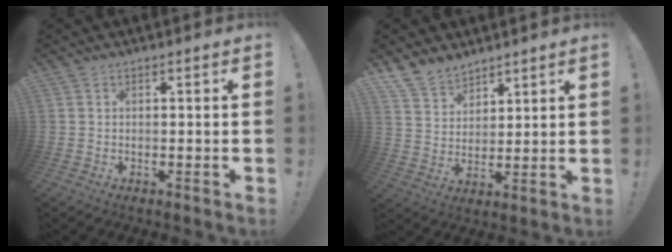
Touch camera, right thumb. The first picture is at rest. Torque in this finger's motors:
{"motor_torque": [0.03, 0.15, 0.13, 0.08, 0.00]}